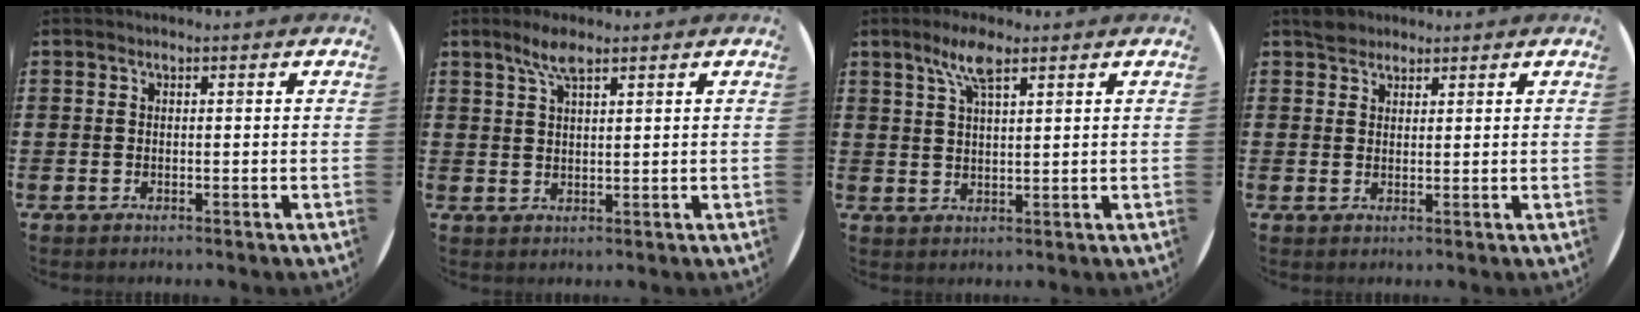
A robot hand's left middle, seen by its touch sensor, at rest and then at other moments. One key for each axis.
{"total": 3.7, "fx": 2.6, "fy": 0.9, "fz": 2.5, "tx": -0.054, "ty": 0.007, "tz": 0.046}
{"total": 5.2, "fx": 3.4, "fy": 1.4, "fz": 3.7, "tx": -0.074, "ty": 0.006, "tz": 0.057}
{"total": 2.1, "fx": 1.9, "fy": 0.9, "fz": 0.1, "tx": 0.004, "ty": 0.003, "tz": 0.036}